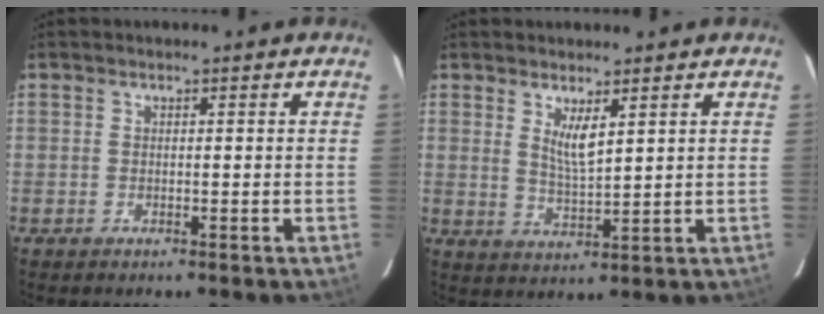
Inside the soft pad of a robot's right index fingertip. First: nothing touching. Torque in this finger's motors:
{"motor_torque": [0.79, 0.51, 0.16, 0.08]}